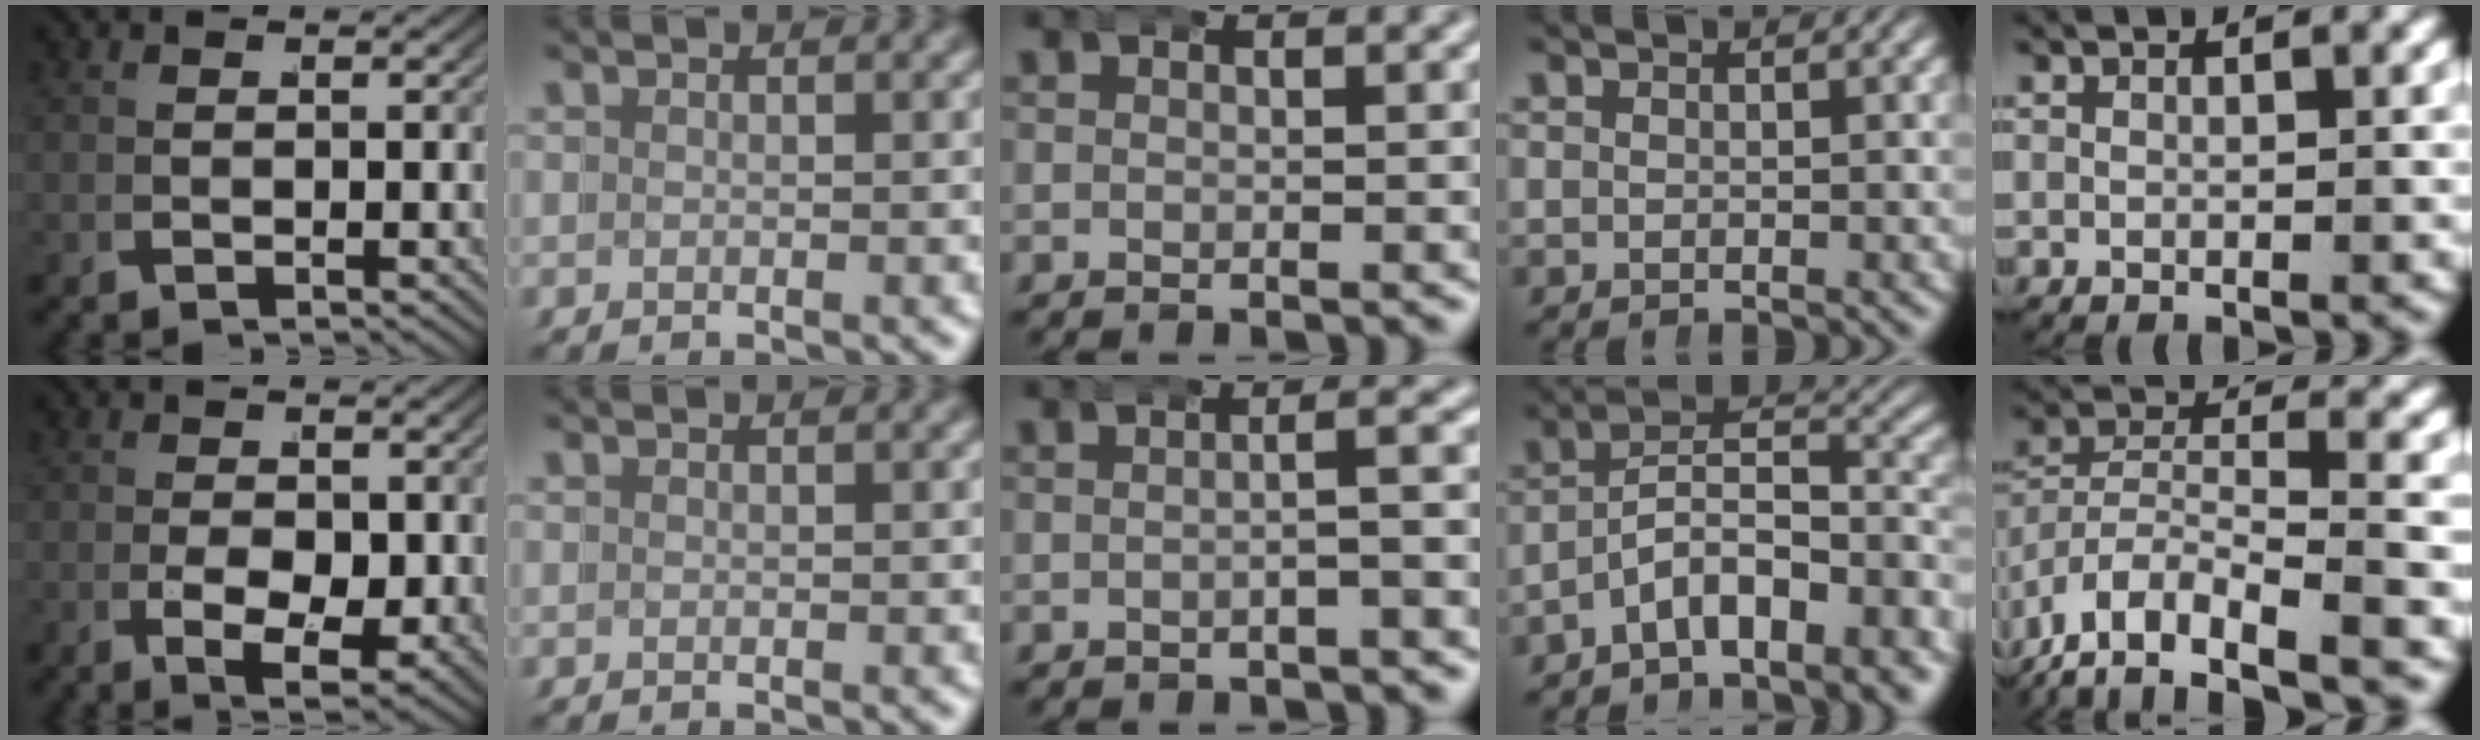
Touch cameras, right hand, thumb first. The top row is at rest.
{"thumb": {"total": 6.7, "force": [-1.3, 3.8, 5.3], "torque": [-0.098, -0.032, -0.004]}, "middle": {"total": 1.8, "force": [-0.3, 0.1, 1.8], "torque": [-0.014, 0.011, -0.013]}, "ring": {"total": 9.2, "force": [-4.7, 5.3, 5.8], "torque": [-0.088, -0.022, -0.068]}, "little": {"total": 7.8, "force": [-3.8, 5.1, 4.6], "torque": [-0.107, -0.014, -0.061]}}